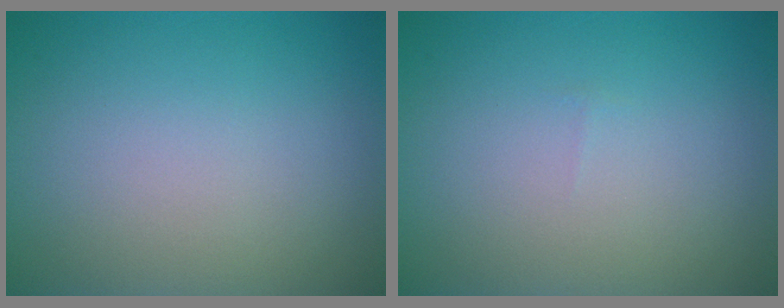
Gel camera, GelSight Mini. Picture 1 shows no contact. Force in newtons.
{"total": 0.0}